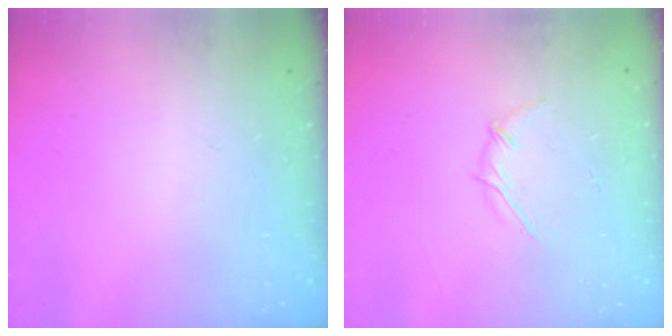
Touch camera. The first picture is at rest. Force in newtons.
{"total": 3.4, "press": 3.3, "slide": 0.8}